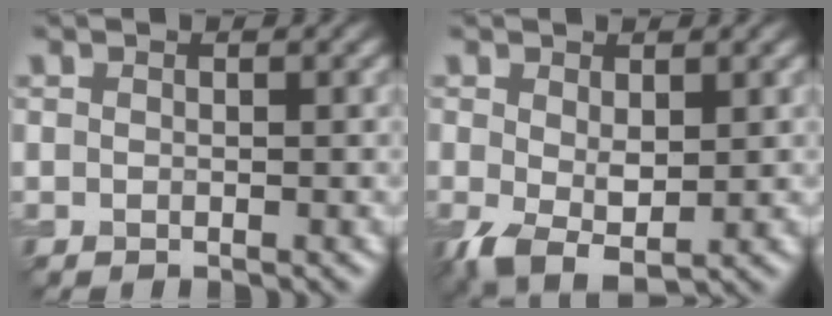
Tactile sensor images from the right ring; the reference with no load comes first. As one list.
[{"total": 4.0, "force": [-0.3, 2.3, 3.3], "torque": [-0.073, -0.011, -0.003]}]